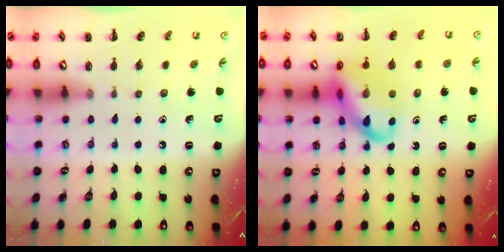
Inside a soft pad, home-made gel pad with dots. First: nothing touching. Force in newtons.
{"total": 15.5, "press": 15.2, "slide": 3.1}